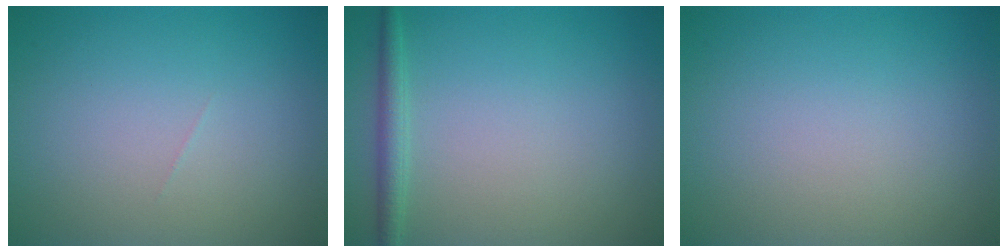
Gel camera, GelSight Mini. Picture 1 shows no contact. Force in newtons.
{"total": 1.7, "press": 1.7, "slide": 0.1}
{"total": 0.0}